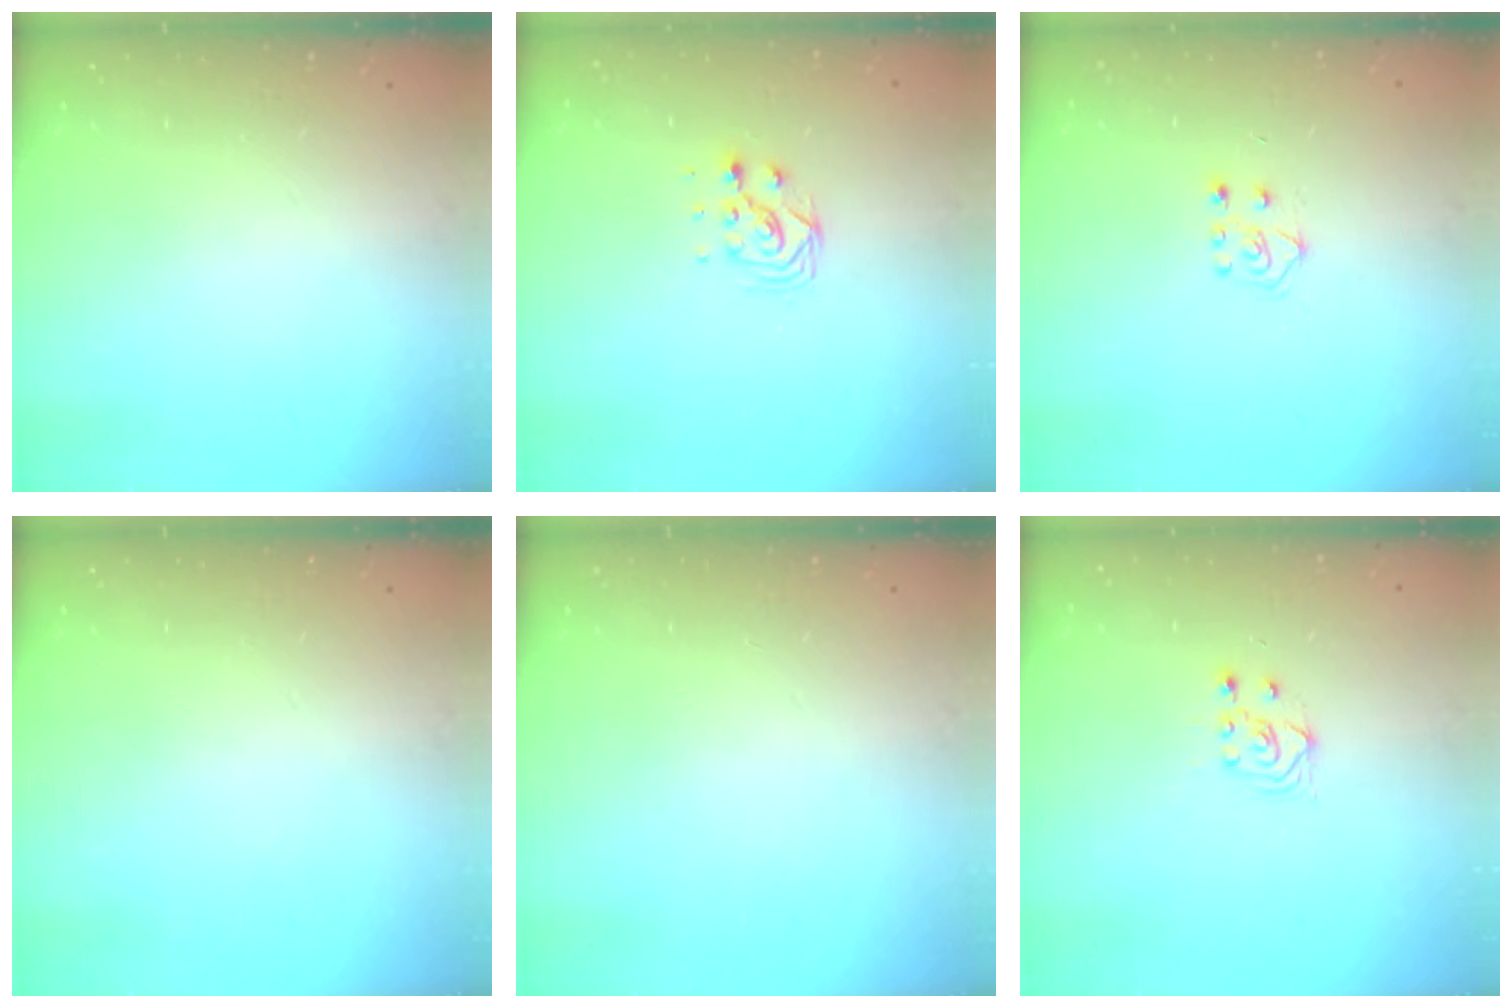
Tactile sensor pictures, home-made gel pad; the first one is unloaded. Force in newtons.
{"total": 6.8, "press": 6.8, "slide": 0.4}
{"total": 6.1, "press": 6.1, "slide": 0.5}
{"total": 0.0}
{"total": 0.0}
{"total": 3.3, "press": 2.9, "slide": 1.5}